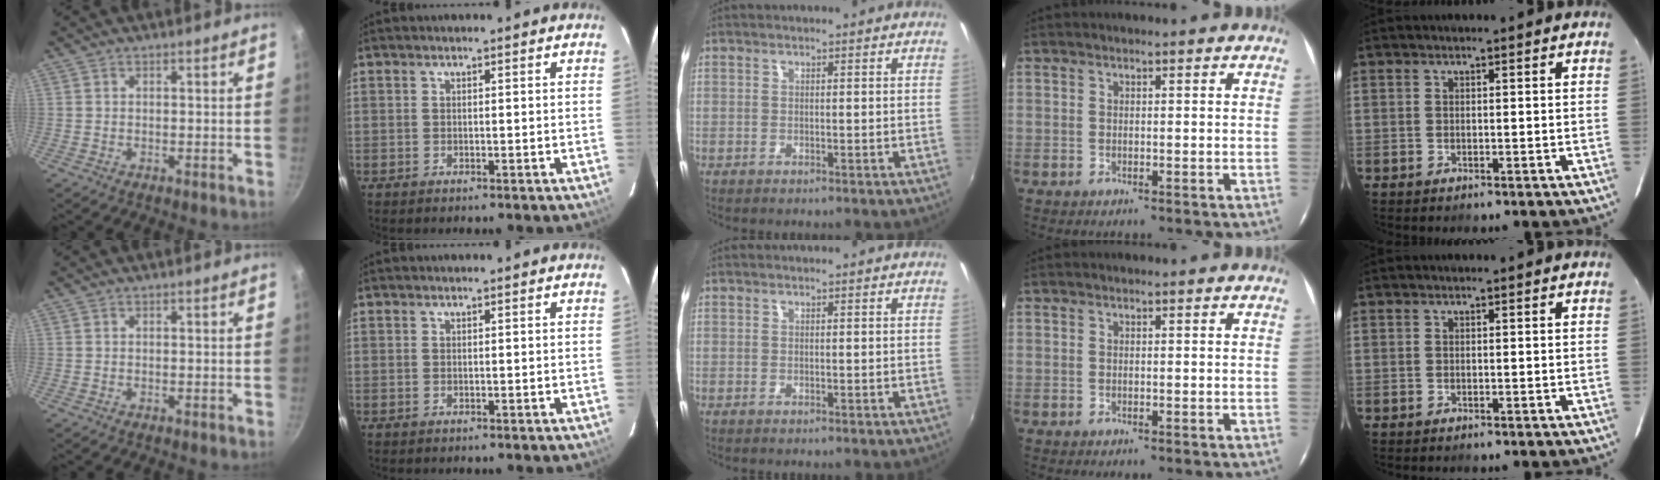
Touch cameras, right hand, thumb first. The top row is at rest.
{}